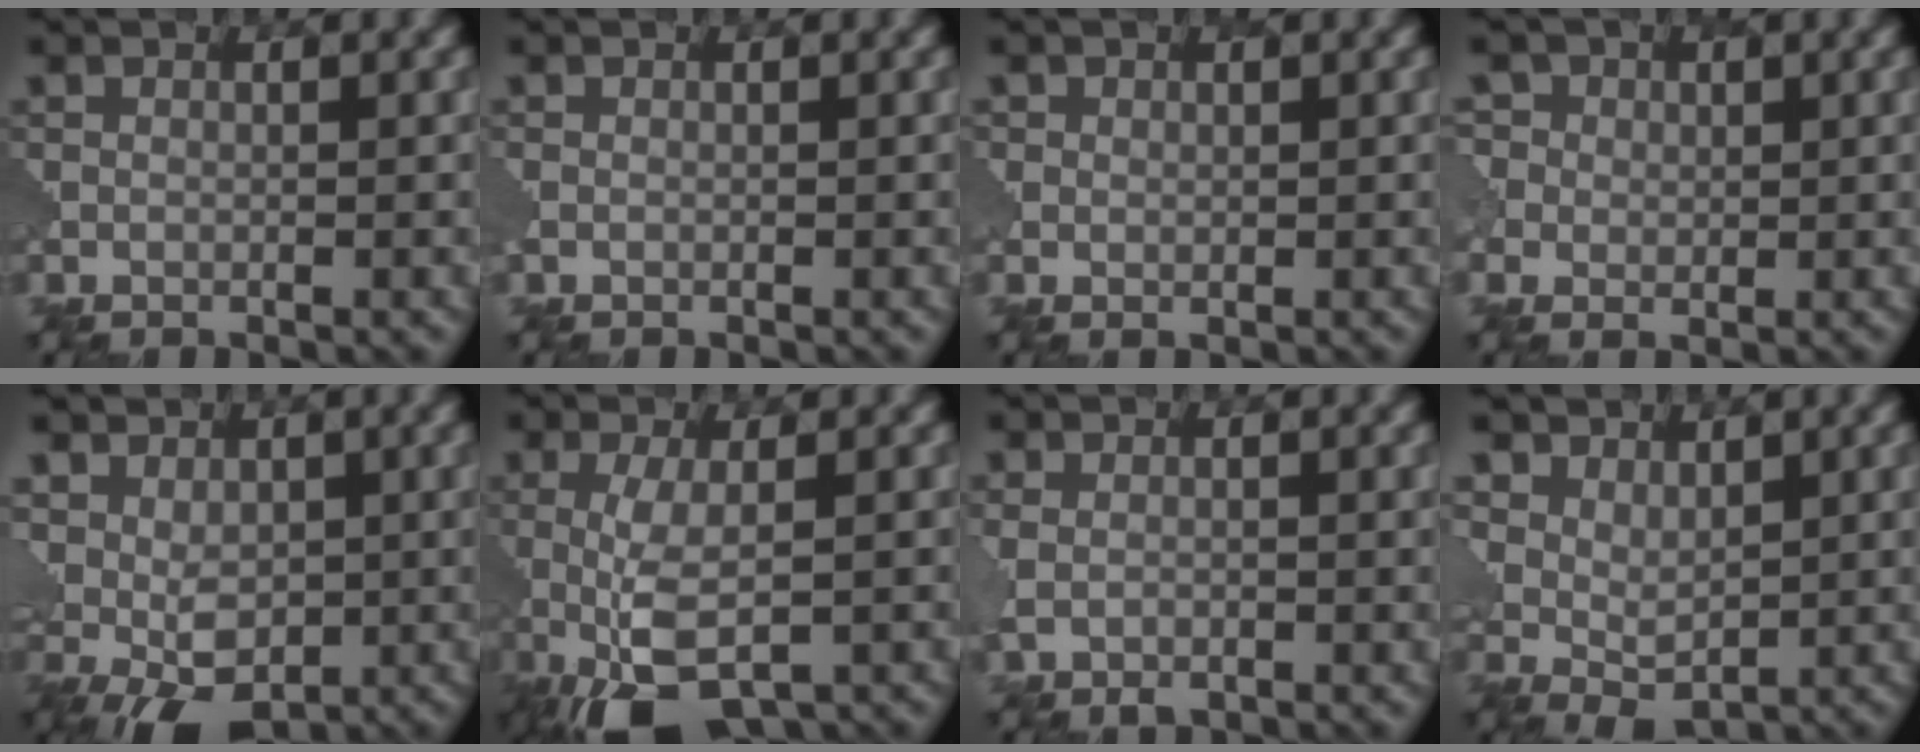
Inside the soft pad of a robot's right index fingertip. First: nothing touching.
{"total": 0.5, "force": [-0.2, 0.3, 0.4], "torque": [-0.013, -0.004, -0.003]}
{"total": 1.0, "force": [0.4, 0.9, 0.3], "torque": [0.000, 0.000, 0.006]}
{"total": 5.1, "force": [1.8, 4.2, 2.3], "torque": [-0.055, 0.022, 0.013]}
{"total": 6.4, "force": [-0.5, 4.9, 4.1], "torque": [-0.060, 0.002, -0.013]}
{"total": 6.6, "force": [-2.5, 2.3, 5.6], "torque": [-0.124, -0.015, -0.044]}
{"total": 1.8, "force": [-0.6, 1.3, 1.2], "torque": [-0.027, -0.009, -0.010]}
{"total": 4.2, "force": [2.5, 2.7, 2.0], "torque": [-0.041, -0.004, 0.048]}